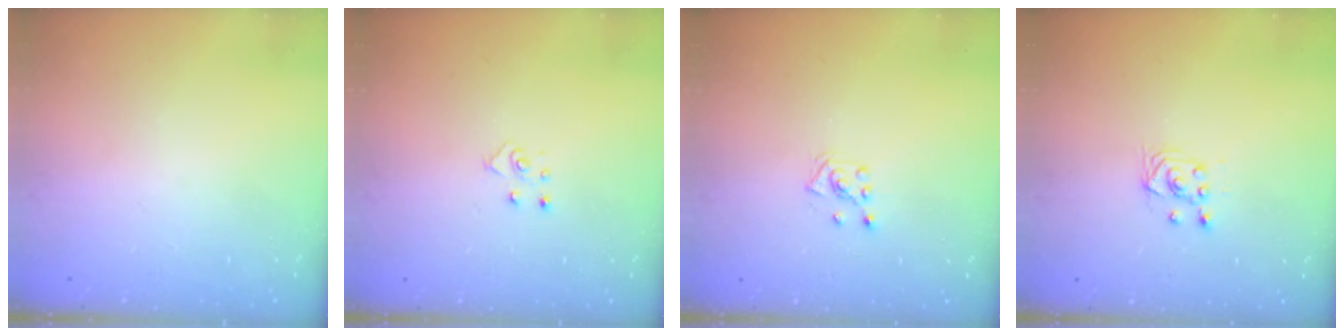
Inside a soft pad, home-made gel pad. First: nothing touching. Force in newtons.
{"total": 4.7, "press": 4.7, "slide": 0.4}
{"total": 3.8, "press": 3.8, "slide": 0.4}
{"total": 2.9, "press": 2.7, "slide": 1.0}